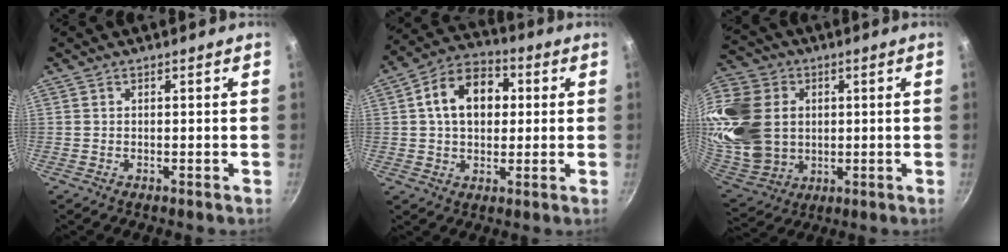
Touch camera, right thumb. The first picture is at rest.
{"total": 13.1, "force": [2.2, 9.3, 9.0], "torque": [-0.111, 0.022, 0.021]}
{"total": 24.6, "force": [4.0, 19.4, 14.7], "torque": [-0.315, -0.001, 0.087]}